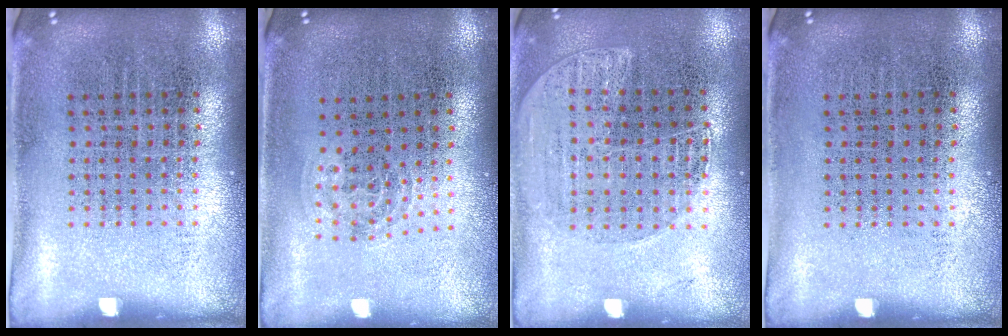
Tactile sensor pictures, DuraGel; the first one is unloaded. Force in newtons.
{"total": 1.0, "press": 0.6, "slide": 0.8}
{"total": 1.3, "press": 1.3, "slide": 0.1}
{"total": 0.0}